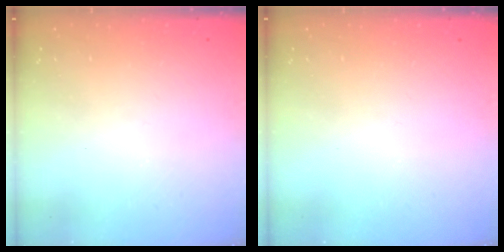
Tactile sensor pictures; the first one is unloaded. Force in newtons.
{"total": 0.0}